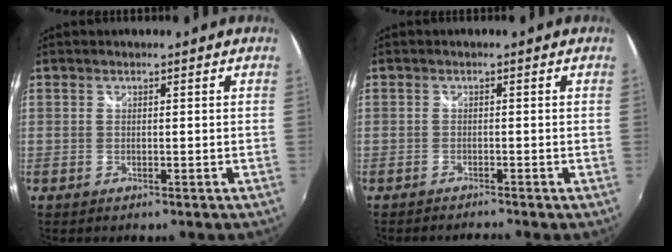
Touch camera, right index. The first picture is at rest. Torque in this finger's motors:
{"motor_torque": [0.07, -0.05, -0.12, 0.00]}